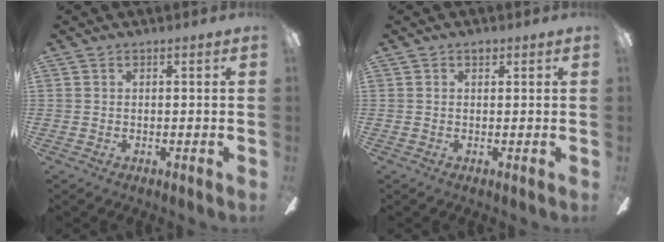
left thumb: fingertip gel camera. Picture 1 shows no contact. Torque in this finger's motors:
{"motor_torque": [-0.08, 0.08, 0.32, -0.47, 0.00]}